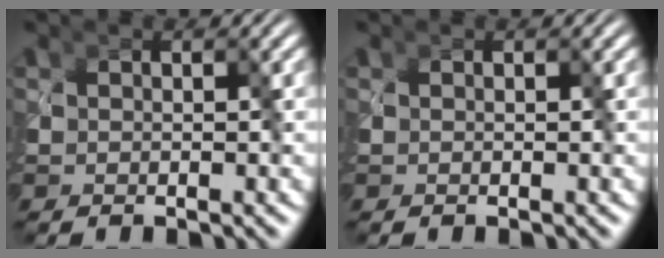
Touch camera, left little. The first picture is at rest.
{"total": 0.0}